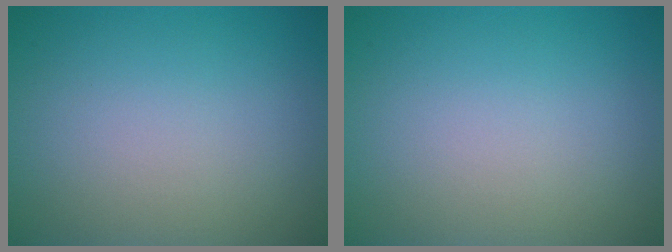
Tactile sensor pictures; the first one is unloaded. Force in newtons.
{"total": 0.0}